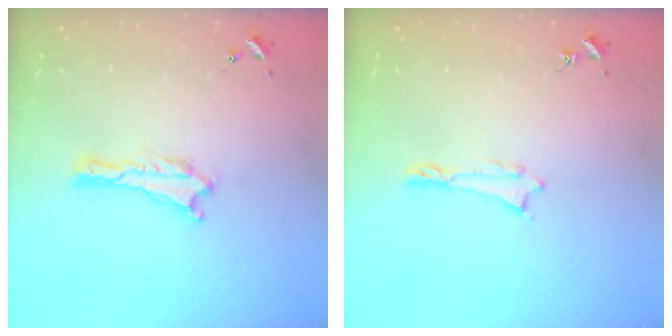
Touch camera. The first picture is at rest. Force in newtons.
{"total": 0.0}